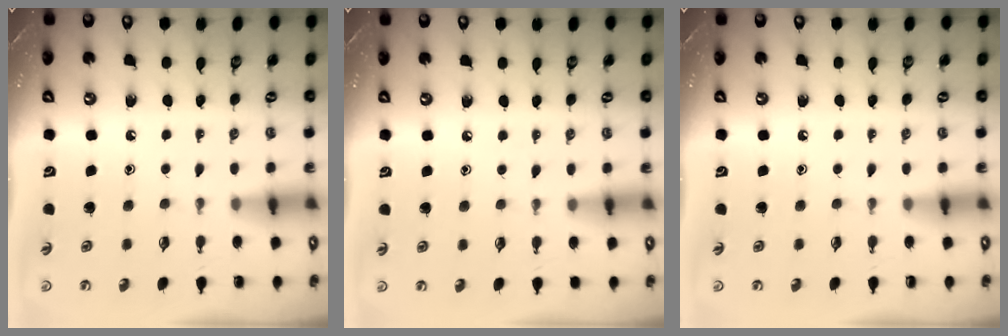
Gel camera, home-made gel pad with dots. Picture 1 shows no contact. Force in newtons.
{"total": 2.9, "press": 2.9, "slide": 0.5}
{"total": 0.0}